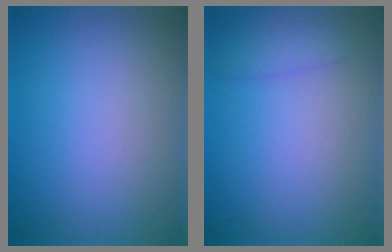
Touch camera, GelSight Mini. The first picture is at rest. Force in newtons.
{"total": 1.5, "press": 1.5, "slide": 0.1}